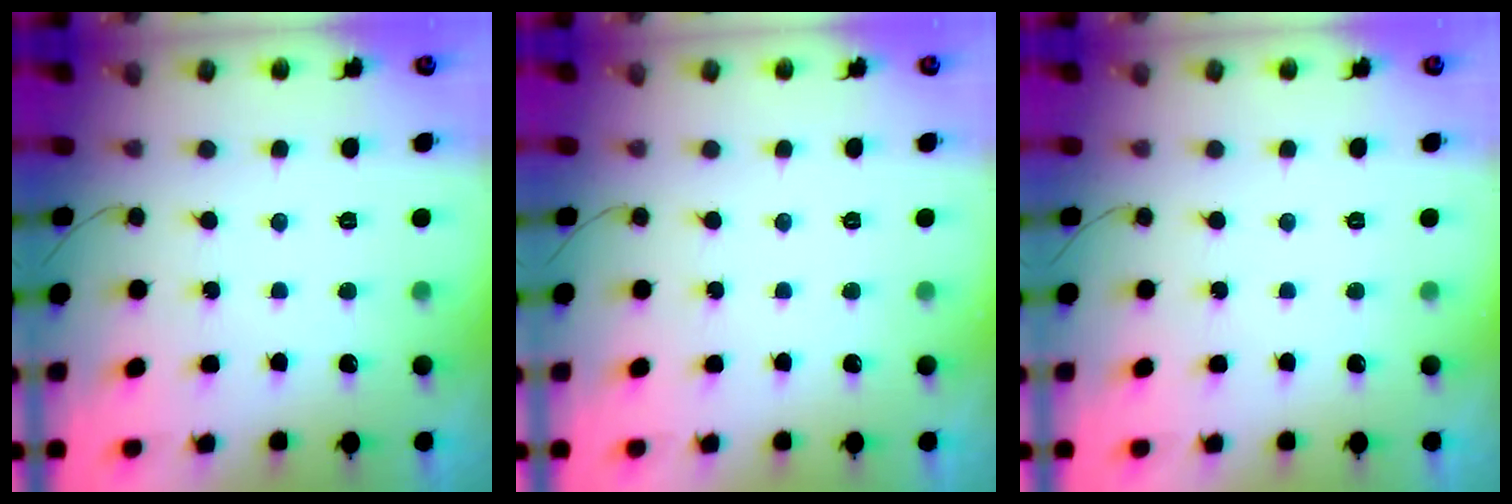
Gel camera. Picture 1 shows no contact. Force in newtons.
{"total": 0.0}
{"total": 0.0}